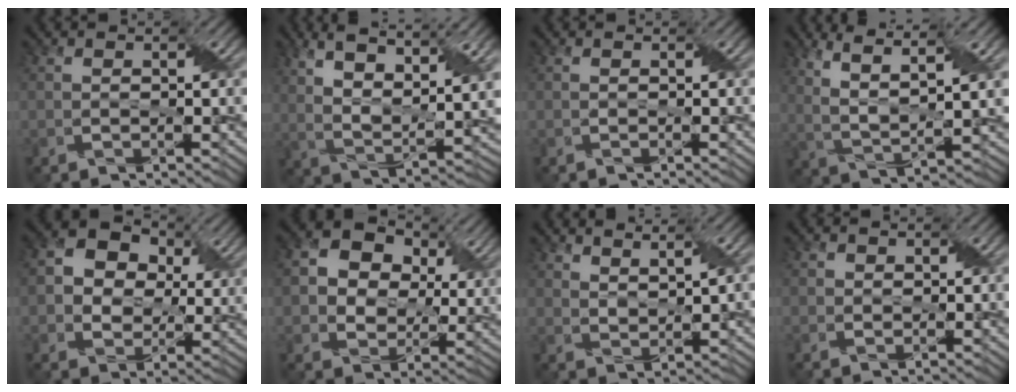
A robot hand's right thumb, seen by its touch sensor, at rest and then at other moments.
{"total": 11.5, "force": [6.2, 3.0, 9.2], "torque": [-0.189, 0.010, 0.110]}
{"total": 0.0}
{"total": 8.0, "force": [4.5, 1.7, 6.4], "torque": [-0.140, 0.003, 0.090]}
{"total": 9.8, "force": [3.2, 7.2, 5.7], "torque": [-0.132, 0.005, 0.045]}
{"total": 10.8, "force": [4.3, 7.7, 6.3], "torque": [-0.139, 0.008, 0.066]}
{"total": 3.2, "force": [2.6, 0.3, 1.9], "torque": [-0.038, -0.002, 0.052]}
{"total": 0.7, "force": [0.1, 0.7, 0.0], "torque": [0.000, -0.002, 0.001]}